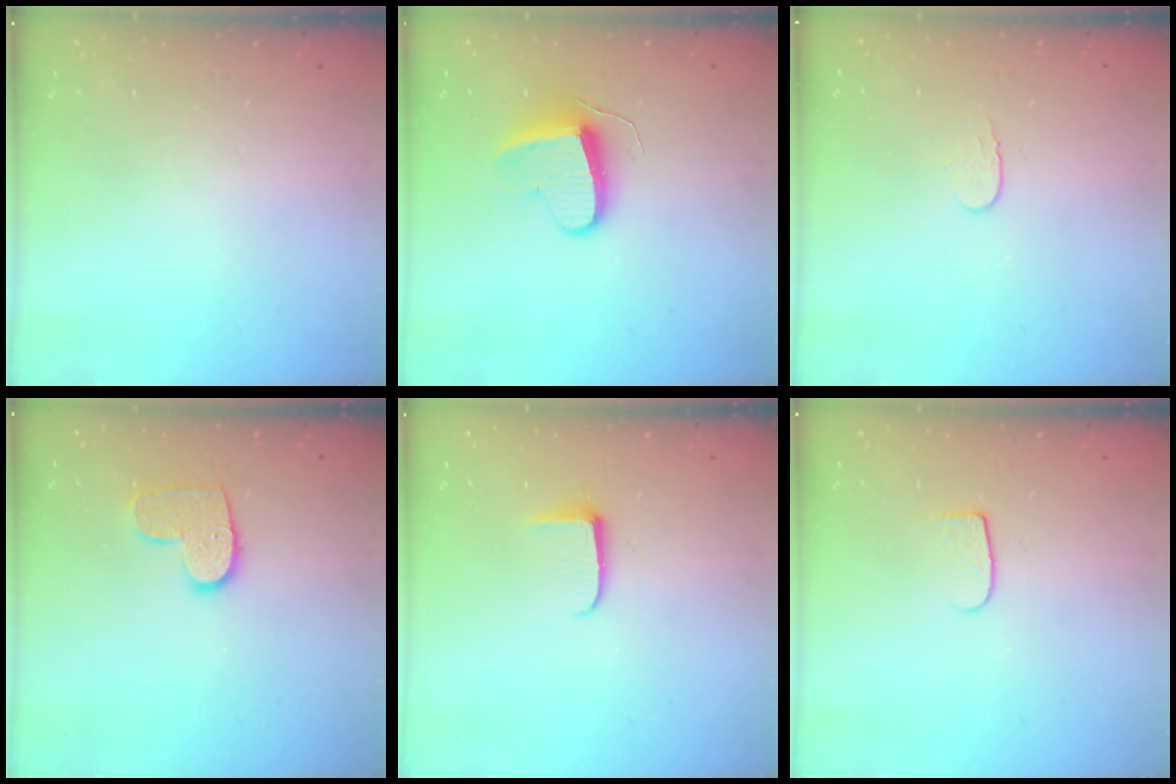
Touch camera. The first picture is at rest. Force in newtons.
{"total": 9.5, "press": 9.5, "slide": 0.4}
{"total": 3.9, "press": 3.9, "slide": 0.4}
{"total": 8.7, "press": 8.7, "slide": 0.4}
{"total": 6.2, "press": 6.1, "slide": 0.8}
{"total": 5.8, "press": 5.8, "slide": 0.7}